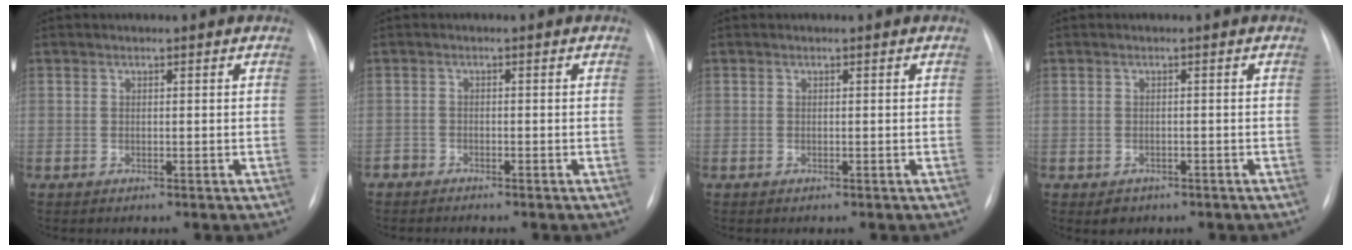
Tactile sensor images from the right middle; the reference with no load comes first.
{"total": 1.9, "force": [-1.8, 0.6, 0.1], "torque": [-0.002, -0.003, -0.031]}
{"total": 0.0}
{"total": 1.9, "force": [-1.1, 1.4, 0.5], "torque": [-0.007, 0.002, -0.010]}